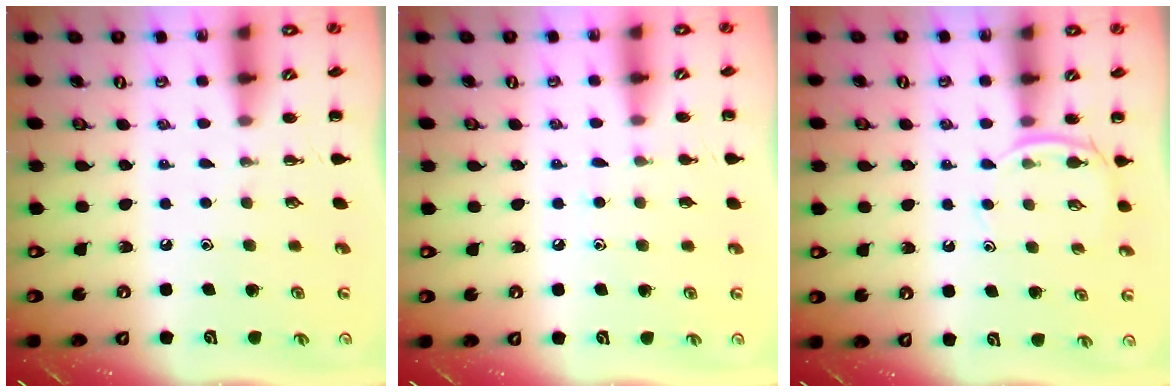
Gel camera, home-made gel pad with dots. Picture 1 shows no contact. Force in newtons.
{"total": 5.5, "press": 5.2, "slide": 1.8}
{"total": 4.0, "press": 3.7, "slide": 1.5}